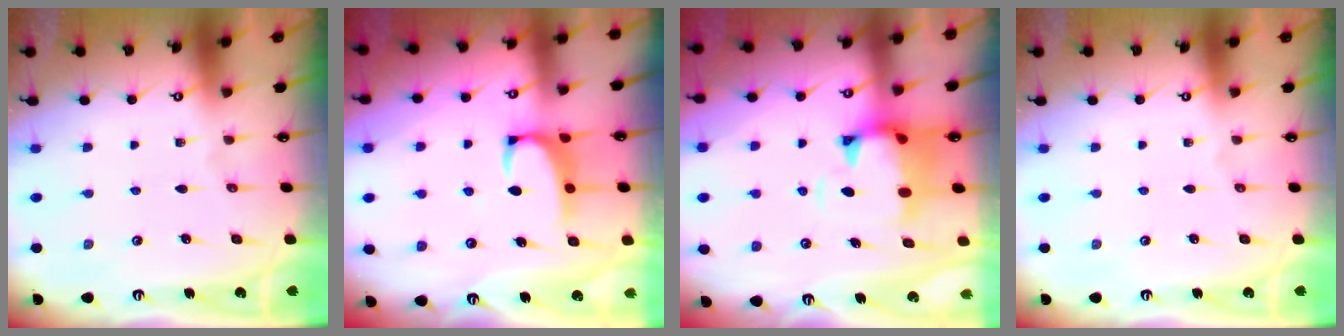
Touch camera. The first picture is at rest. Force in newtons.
{"total": 2.4, "press": 2.3, "slide": 0.7}
{"total": 2.7, "press": 2.3, "slide": 1.4}
{"total": 0.0}